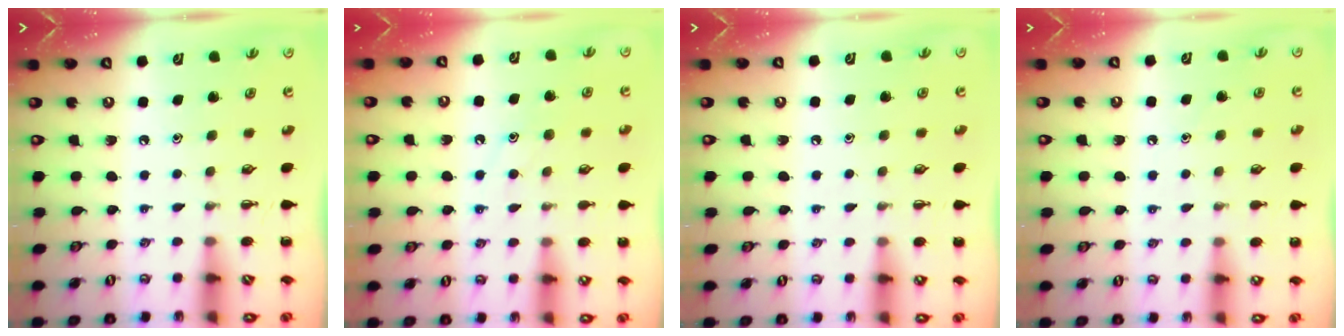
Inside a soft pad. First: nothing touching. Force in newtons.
{"total": 7.6, "press": 7.5, "slide": 1.2}
{"total": 4.0, "press": 3.8, "slide": 1.5}
{"total": 5.4, "press": 5.2, "slide": 1.7}